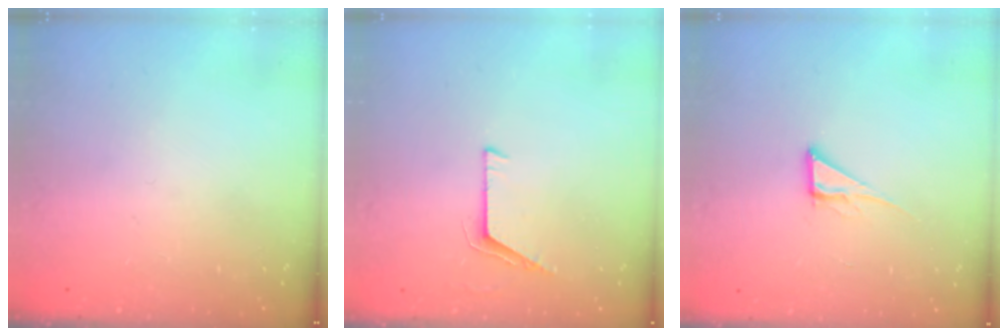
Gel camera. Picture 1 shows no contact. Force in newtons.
{"total": 6.1, "press": 6.0, "slide": 0.6}
{"total": 6.1, "press": 6.1, "slide": 0.4}